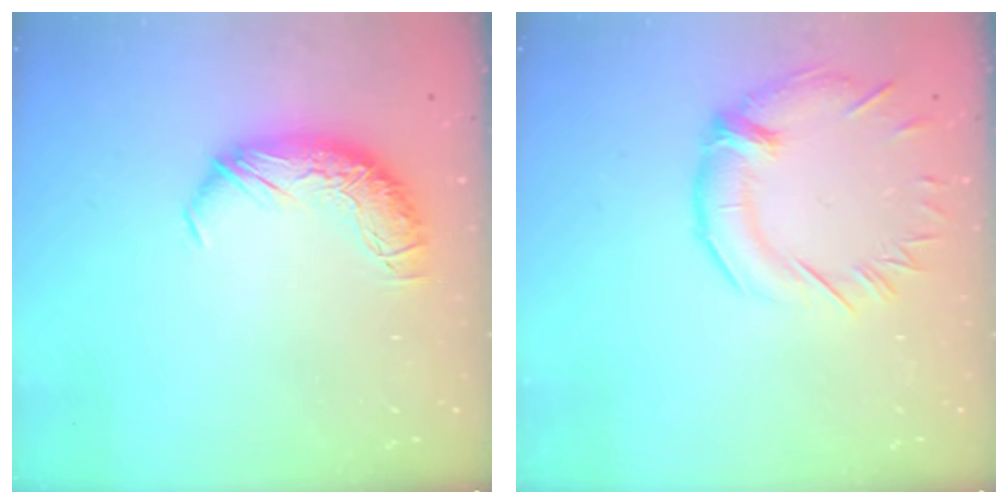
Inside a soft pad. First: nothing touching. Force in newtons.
{"total": 1.3, "press": 0.7, "slide": 1.1}